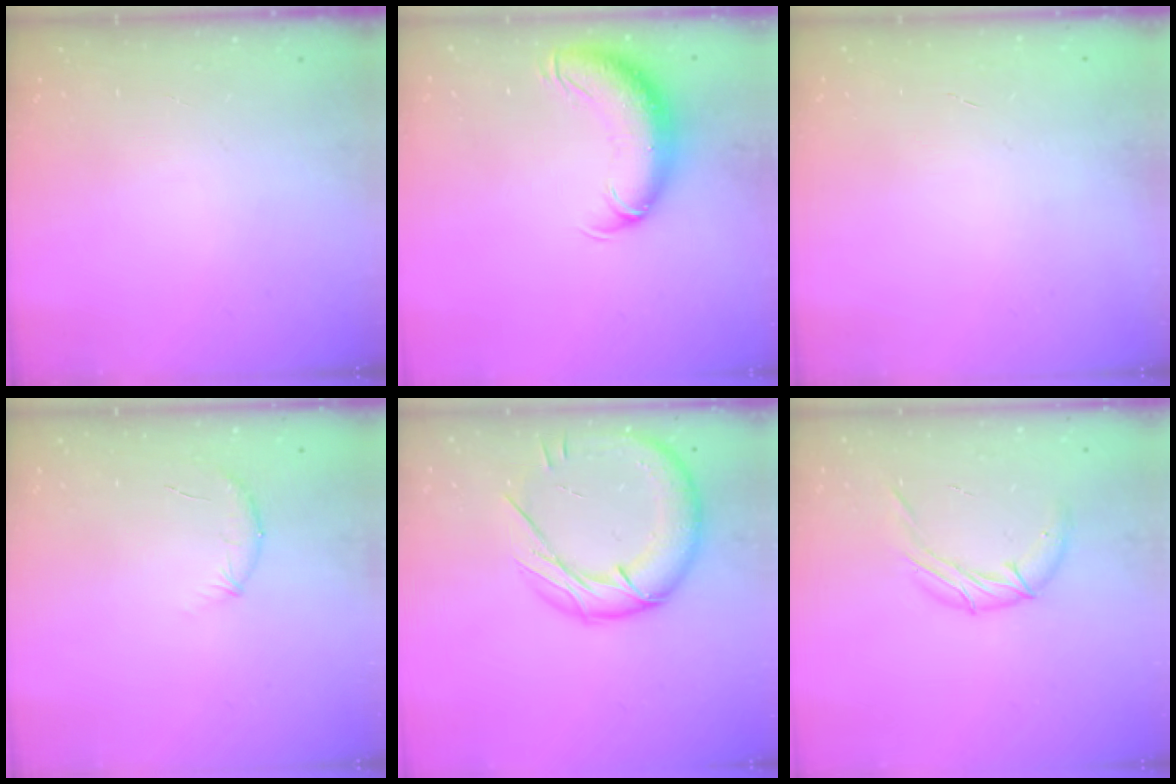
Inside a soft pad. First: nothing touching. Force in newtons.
{"total": 11.9, "press": 11.6, "slide": 2.7}
{"total": 0.0}
{"total": 8.3, "press": 8.1, "slide": 1.7}
{"total": 18.0, "press": 17.9, "slide": 2.2}
{"total": 9.5, "press": 9.5, "slide": 0.7}